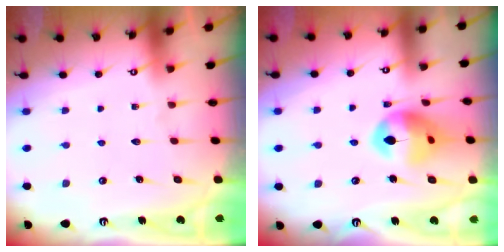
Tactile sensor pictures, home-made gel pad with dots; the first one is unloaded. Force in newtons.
{"total": 13.9, "press": 13.7, "slide": 2.1}